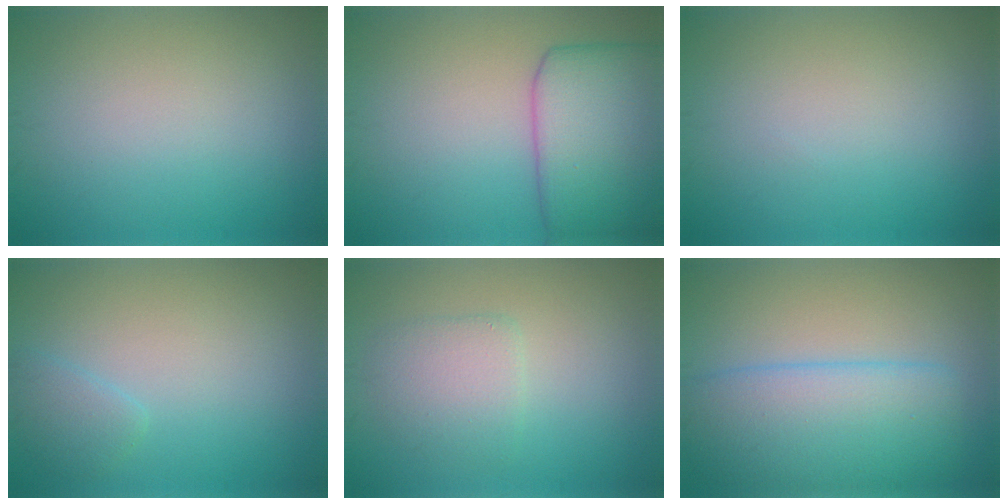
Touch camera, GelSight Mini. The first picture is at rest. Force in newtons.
{"total": 8.2, "press": 8.2, "slide": 0.3}
{"total": 0.0}
{"total": 1.5, "press": 1.5, "slide": 0.2}
{"total": 2.9, "press": 2.9, "slide": 0.3}
{"total": 7.0, "press": 7.0, "slide": 0.6}